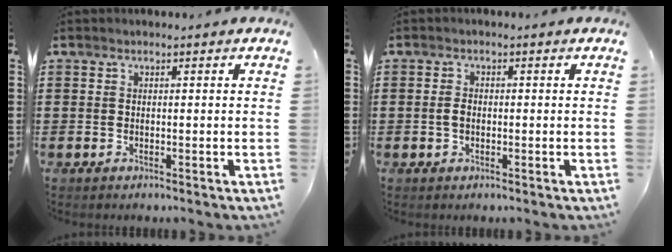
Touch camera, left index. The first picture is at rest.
{"total": 1.7, "force": [-0.2, 1.1, 1.3], "torque": [-0.034, 0.002, -0.008]}